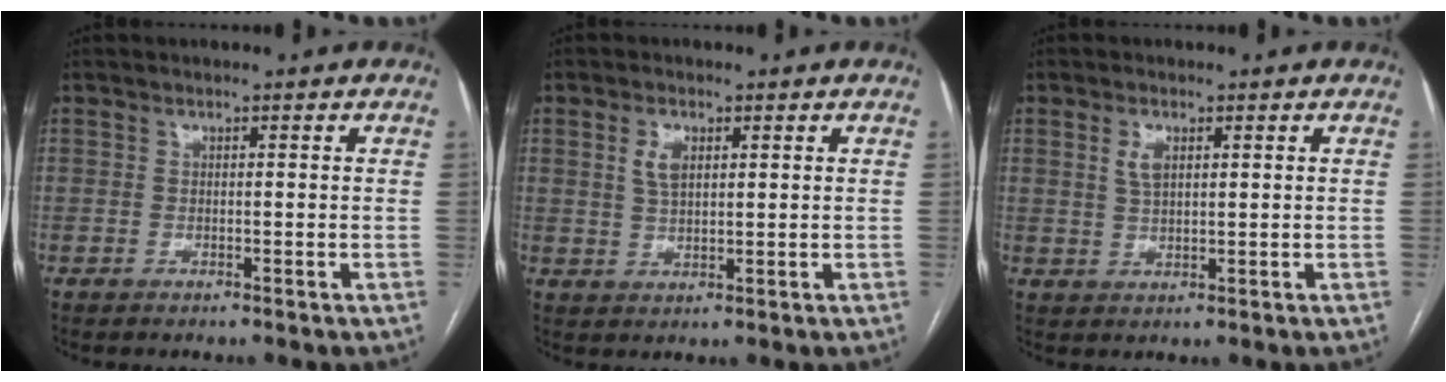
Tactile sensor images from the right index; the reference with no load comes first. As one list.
[{"total": 3.6, "force": [1.3, 1.8, 2.8], "torque": [-0.058, 0.005, 0.028]}, {"total": 2.9, "force": [1.2, 1.3, 2.3], "torque": [-0.048, 0.003, 0.025]}]